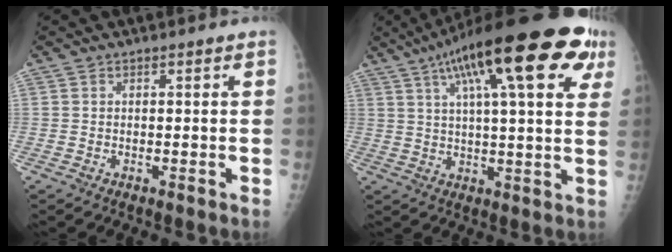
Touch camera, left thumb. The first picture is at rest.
{"total": 25.1, "force": [12.2, 6.7, 20.9], "torque": [-0.307, 0.011, 0.175]}